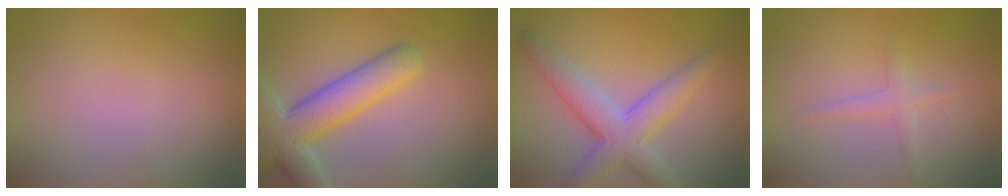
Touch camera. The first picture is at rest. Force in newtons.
{"total": 6.1, "press": 6.1, "slide": 0.7}
{"total": 5.0, "press": 5.0, "slide": 0.3}
{"total": 1.2, "press": 1.2, "slide": 0.1}